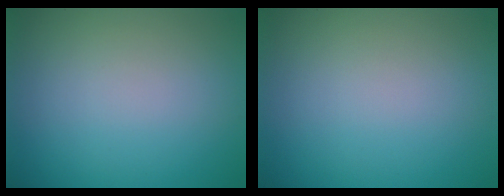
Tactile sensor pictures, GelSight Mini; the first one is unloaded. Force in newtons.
{"total": 0.0}